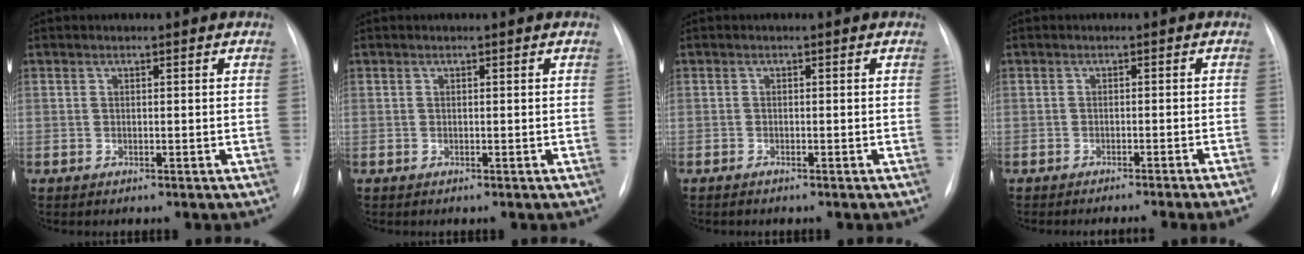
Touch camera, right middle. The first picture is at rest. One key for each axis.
{"total": 0.0}
{"total": 0.5, "fx": -0.5, "fy": -0.1, "fz": 0.3, "tx": -0.010, "ty": -0.002, "tz": -0.009}
{"total": 7.9, "fx": -6.9, "fy": -2.0, "fz": 3.4, "tx": -0.011, "ty": -0.017, "tz": -0.084}